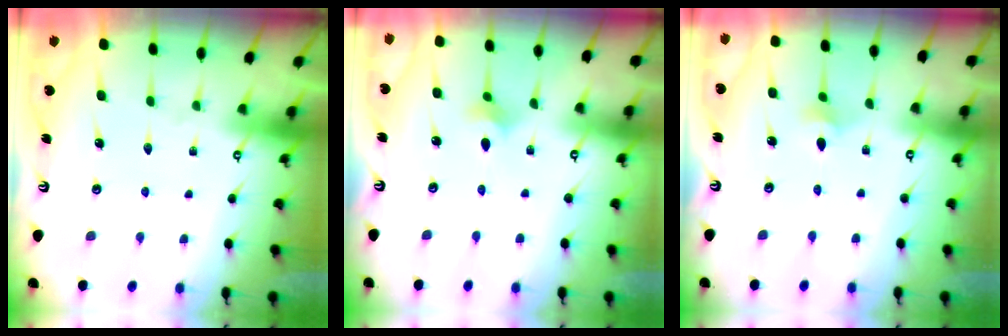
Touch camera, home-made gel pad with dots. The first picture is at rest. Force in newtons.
{"total": 2.1, "press": 2.0, "slide": 0.5}
{"total": 2.8, "press": 2.8, "slide": 0.6}